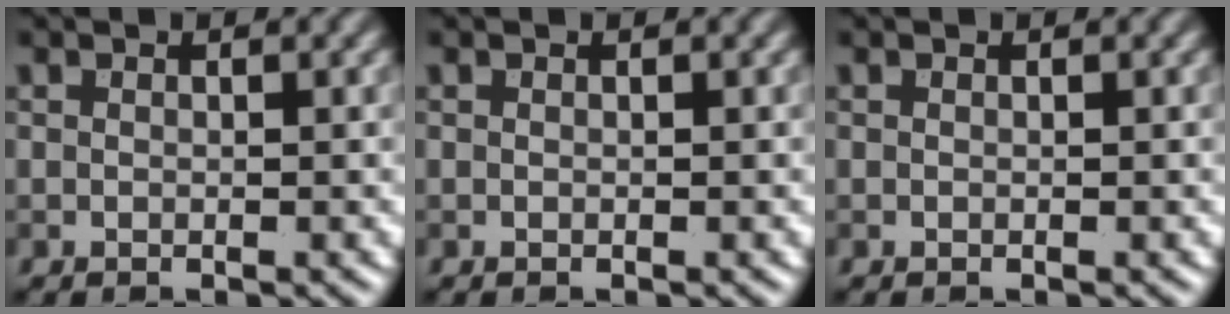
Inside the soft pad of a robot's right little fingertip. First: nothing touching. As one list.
[{"total": 0.0}, {"total": 0.0}]